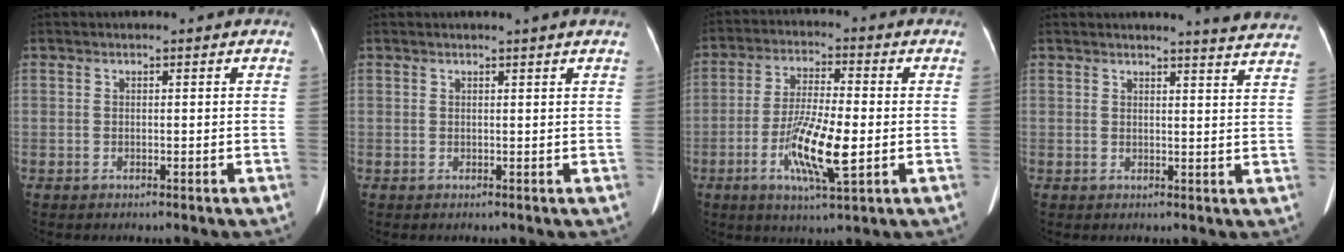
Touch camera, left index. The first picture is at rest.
{"total": 1.2, "force": [1.0, -0.4, 0.6], "torque": [-0.017, -0.002, 0.019]}
{"total": 10.8, "force": [-3.0, 1.6, 10.2], "torque": [-0.194, -0.011, -0.057]}
{"total": 9.6, "force": [9.2, -0.6, 2.4], "torque": [-0.024, -0.044, 0.081]}